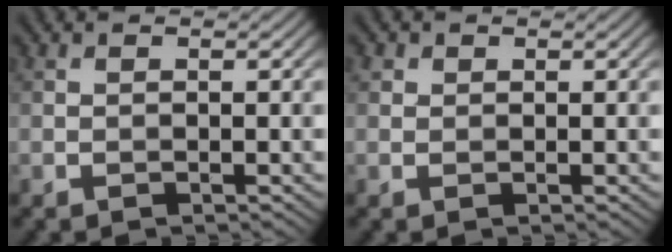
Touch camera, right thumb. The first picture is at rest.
{"total": 0.9, "force": [0.5, 0.8, 0.2], "torque": [-0.003, 0.000, 0.008]}